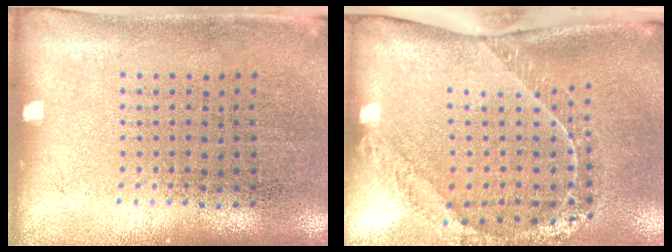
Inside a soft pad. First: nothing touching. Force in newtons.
{"total": 1.8, "press": 1.5, "slide": 1.1}